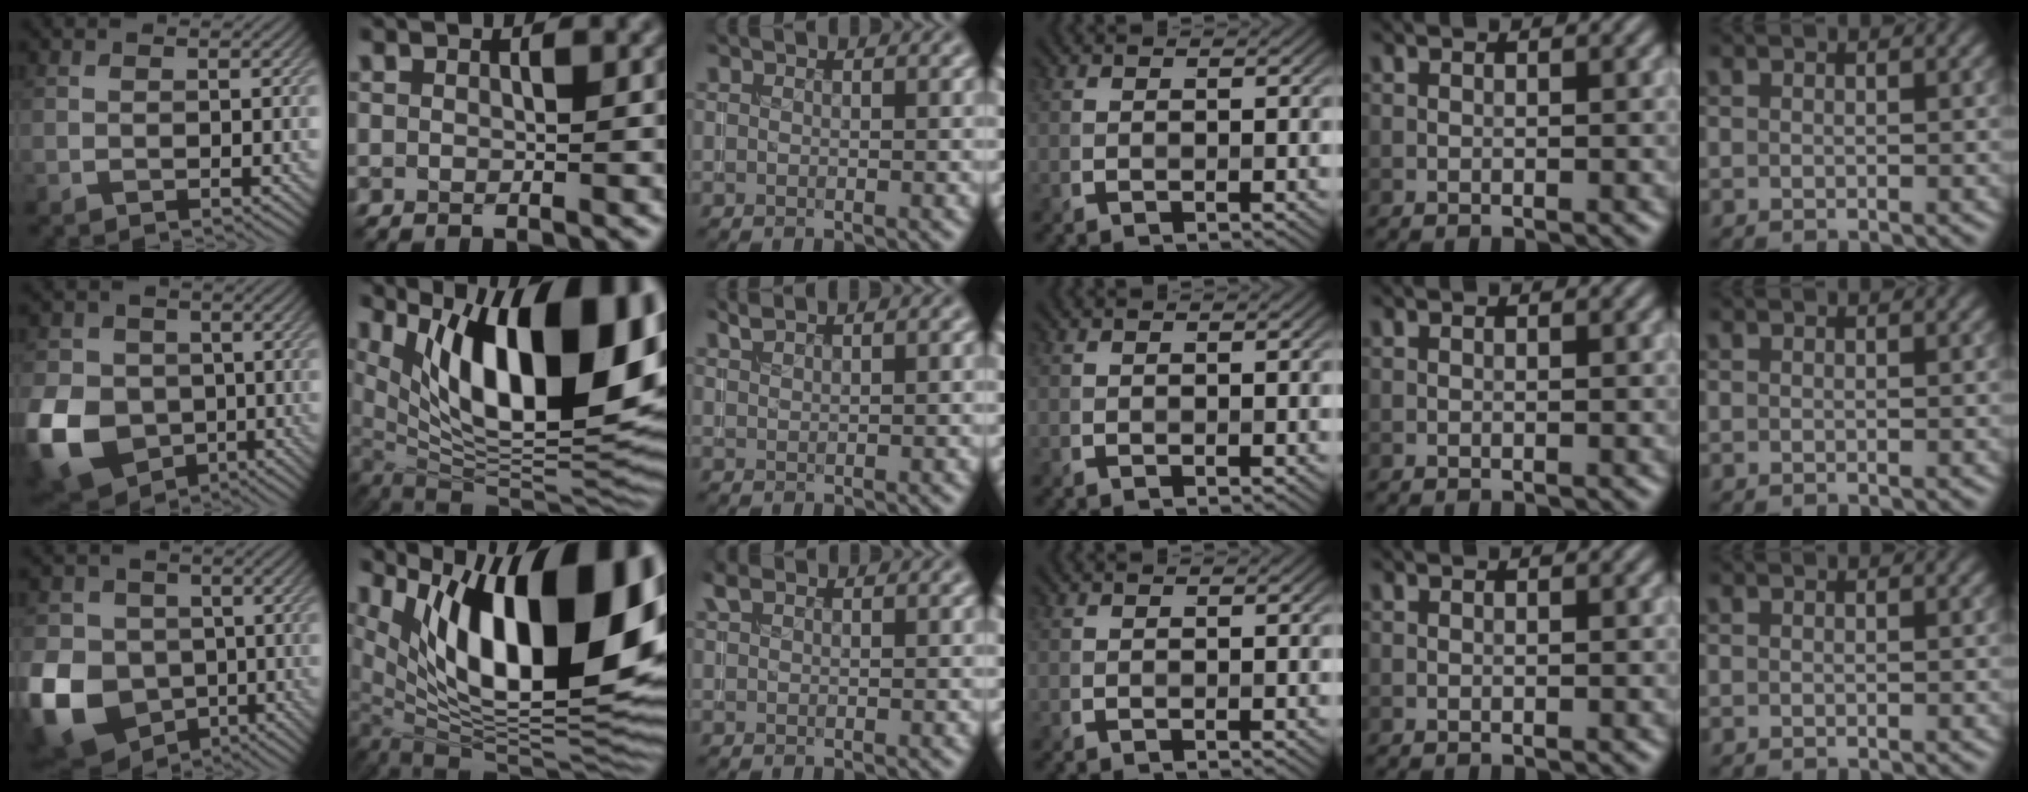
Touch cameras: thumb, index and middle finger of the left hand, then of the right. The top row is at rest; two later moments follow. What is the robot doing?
{"motion": "insert", "object": "coin"}